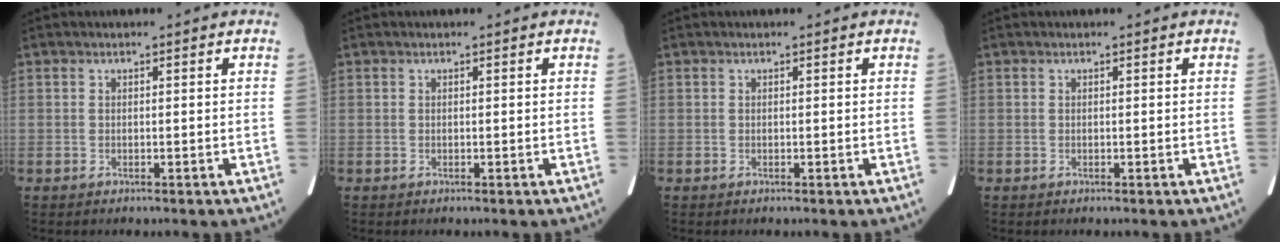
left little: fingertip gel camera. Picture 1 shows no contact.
{"total": 0.0}
{"total": 0.0}
{"total": 0.0}